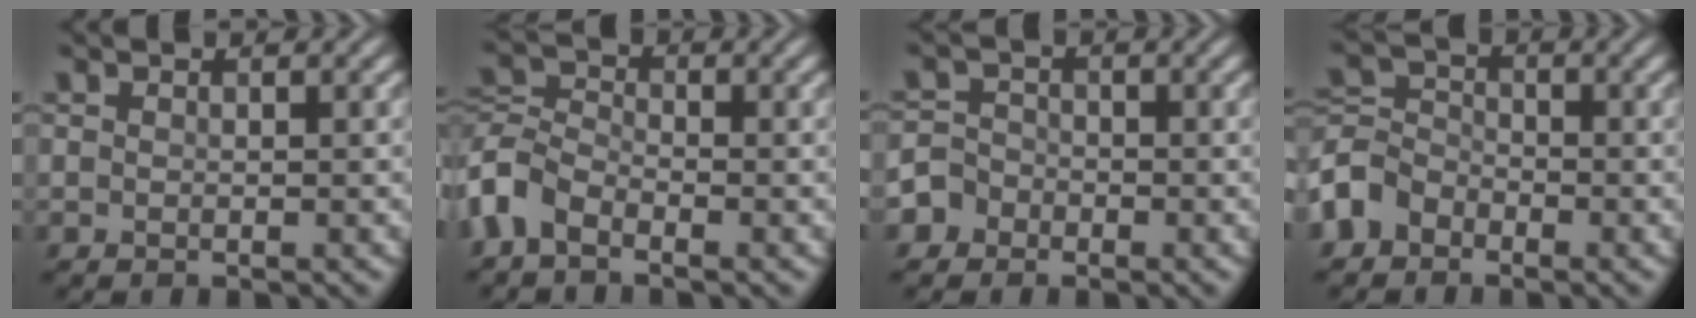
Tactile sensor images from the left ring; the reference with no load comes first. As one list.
[{"total": 3.9, "force": [-2.2, 2.2, 2.4], "torque": [-0.051, 0.006, -0.060]}, {"total": 2.3, "force": [-1.3, 1.8, 0.2], "torque": [0.013, 0.006, -0.031]}, {"total": 3.6, "force": [-2.2, 2.6, 1.1], "torque": [-0.025, 0.007, -0.059]}]